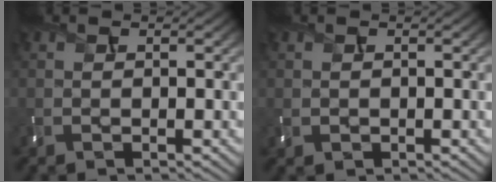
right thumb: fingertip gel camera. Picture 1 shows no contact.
{"total": 0.8, "force": [-0.1, 0.8, 0.2], "torque": [-0.007, -0.007, 0.001]}